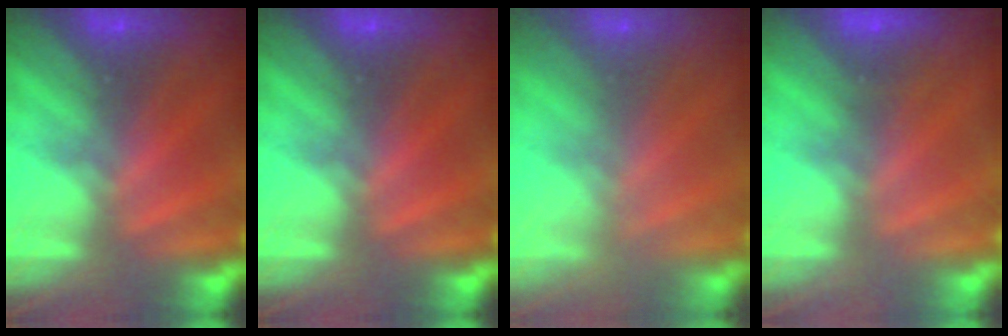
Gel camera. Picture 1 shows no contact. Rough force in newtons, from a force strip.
{"total": 0.0}
{"total": 3.3}
{"total": 1.8}